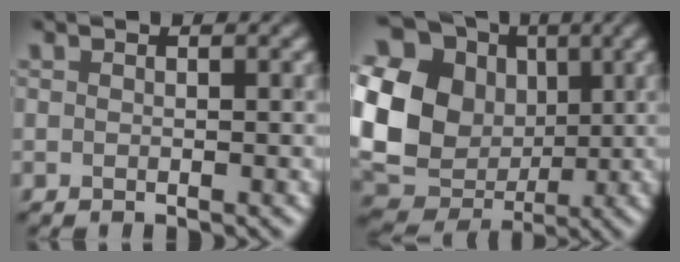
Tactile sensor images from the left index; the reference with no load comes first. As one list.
[{"total": 15.9, "force": [2.5, 13.8, 7.6], "torque": [-0.188, 0.022, 0.029]}]